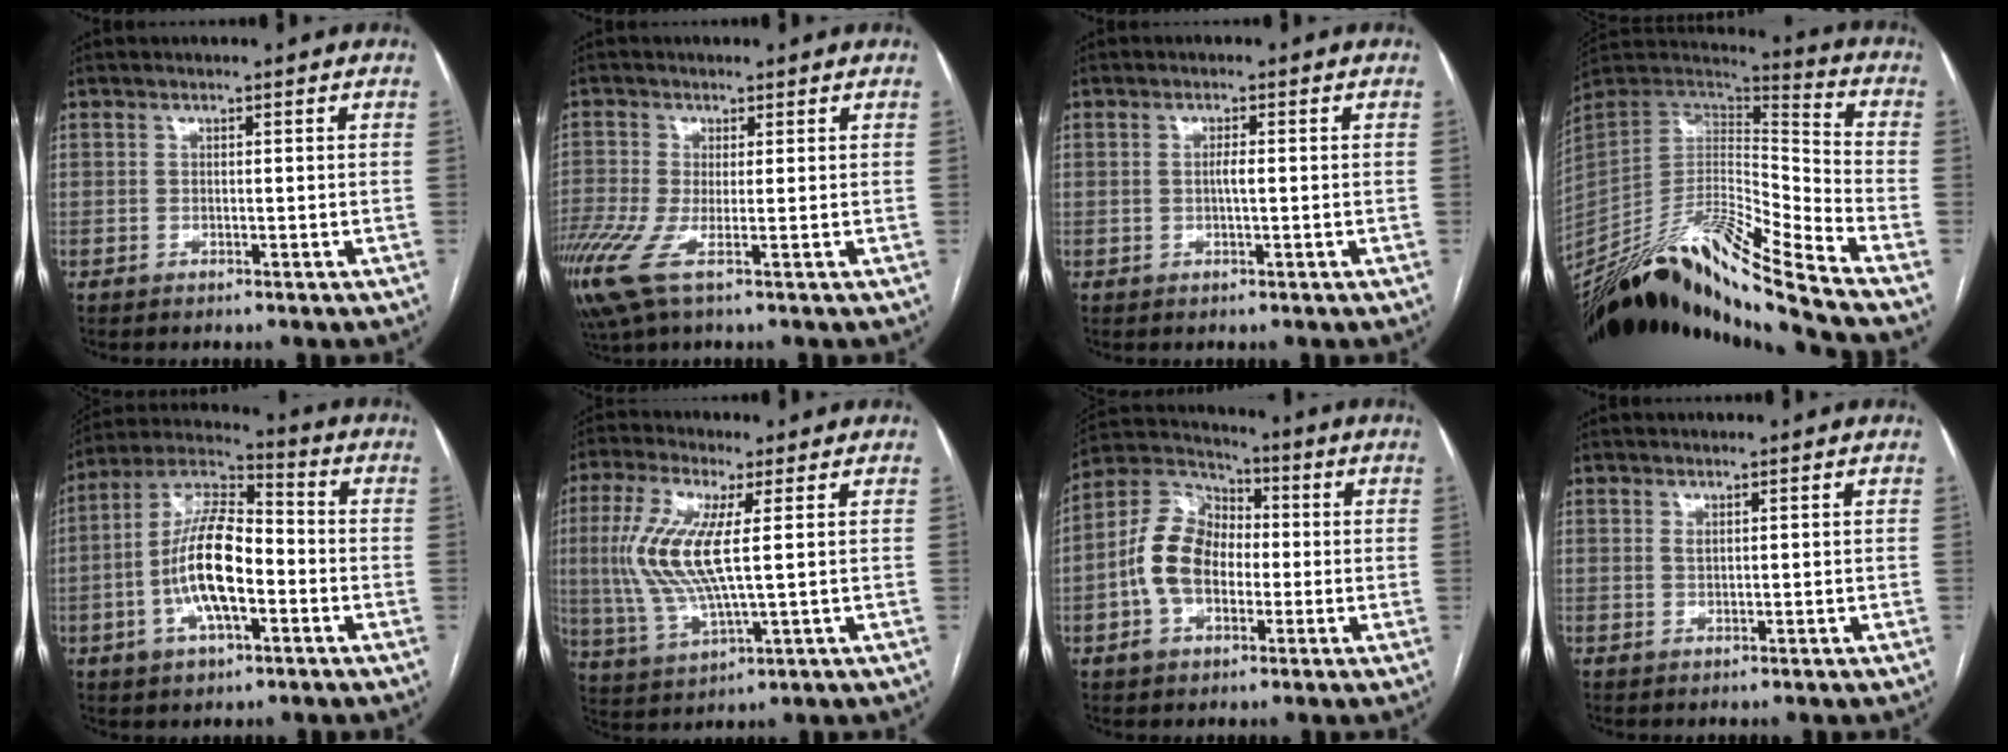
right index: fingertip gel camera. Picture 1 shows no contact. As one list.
[{"total": 7.1, "force": [-2.9, 1.1, 6.4], "torque": [-0.157, -0.022, -0.059]}, {"total": 1.5, "force": [0.0, 0.1, 1.5], "torque": [-0.031, 0.000, 0.001]}, {"total": 26.6, "force": [-22.6, -1.2, 14.1], "torque": [-0.268, -0.025, -0.389]}, {"total": 13.8, "force": [-2.9, 5.3, 12.4], "torque": [-0.253, 0.018, -0.055]}, {"total": 11.6, "force": [1.6, 2.3, 11.2], "torque": [-0.264, -0.003, 0.033]}, {"total": 11.6, "force": [-1.7, 7.6, 8.6], "torque": [-0.197, 0.038, -0.034]}, {"total": 0.6, "force": [0.4, 0.2, 0.5], "torque": [-0.011, -0.003, 0.008]}]